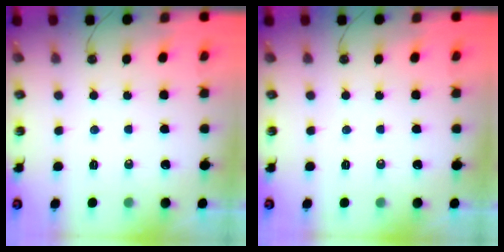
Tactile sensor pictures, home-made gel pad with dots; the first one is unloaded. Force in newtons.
{"total": 0.0}